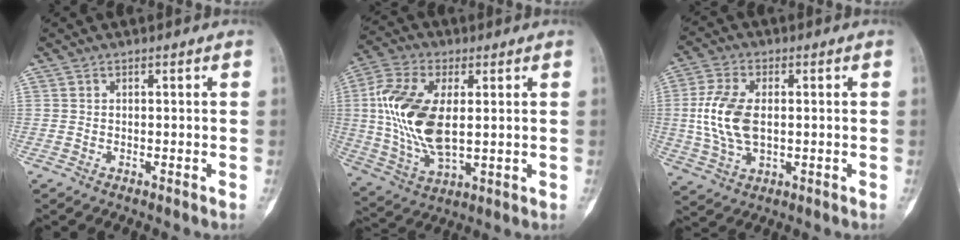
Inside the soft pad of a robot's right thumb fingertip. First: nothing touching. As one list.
[{"total": 17.3, "force": [2.1, 9.0, 14.7], "torque": [-0.306, -0.007, 0.042]}, {"total": 11.0, "force": [0.3, 6.4, 9.0], "torque": [-0.191, 0.003, 0.010]}]